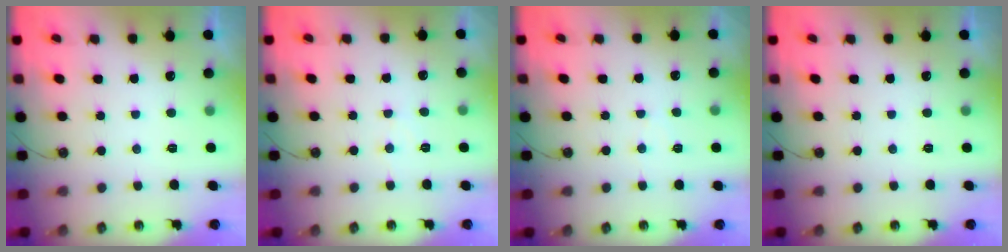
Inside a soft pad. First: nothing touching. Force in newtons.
{"total": 4.0, "press": 3.9, "slide": 0.6}
{"total": 3.6, "press": 3.5, "slide": 0.6}
{"total": 0.0}